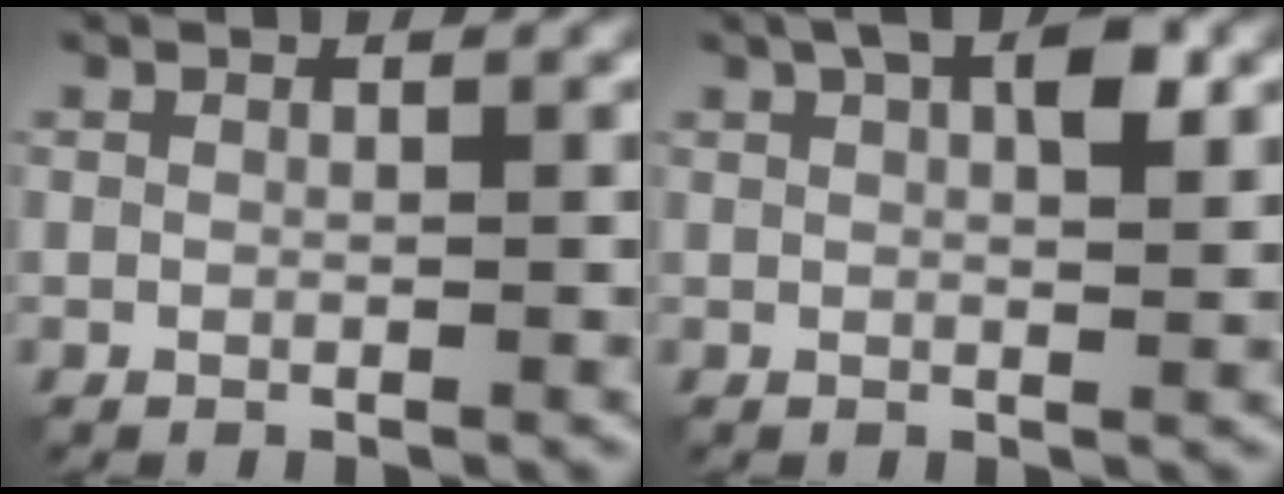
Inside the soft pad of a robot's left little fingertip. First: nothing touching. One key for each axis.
{"total": 3.8, "fx": 1.4, "fy": 1.3, "fz": 3.2, "tx": -0.052, "ty": 0.009, "tz": 0.022}